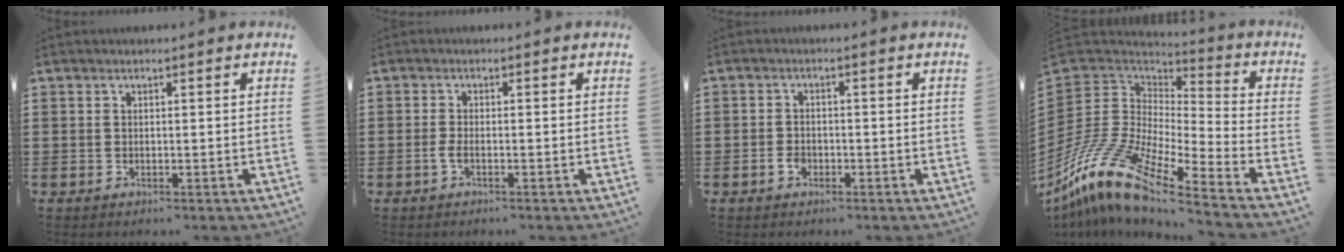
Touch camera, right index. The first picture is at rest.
{"total": 1.5, "force": [-0.7, 0.3, 1.3], "torque": [-0.032, -0.003, -0.014]}
{"total": 1.9, "force": [-1.0, 1.2, 1.1], "torque": [-0.023, 0.001, -0.020]}
{"total": 13.7, "force": [-10.5, 3.8, 8.0], "torque": [-0.212, 0.001, -0.215]}